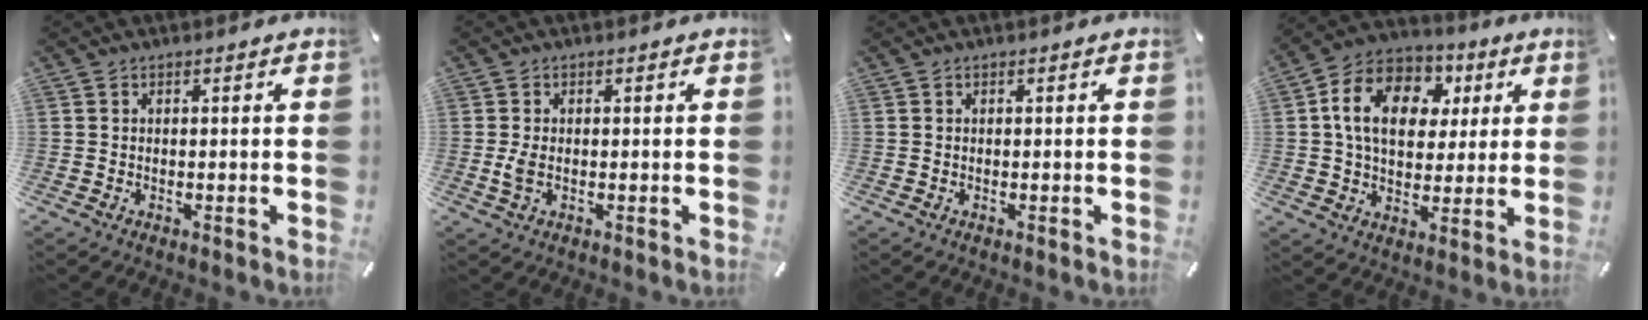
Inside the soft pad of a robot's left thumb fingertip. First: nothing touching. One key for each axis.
{"total": 2.9, "fx": -0.1, "fy": 1.5, "fz": 2.5, "tx": -0.052, "ty": -0.007, "tz": -0.007}
{"total": 0.0}
{"total": 15.4, "fx": 3.9, "fy": 11.9, "fz": 8.9, "tx": -0.164, "ty": 0.002, "tz": 0.071}